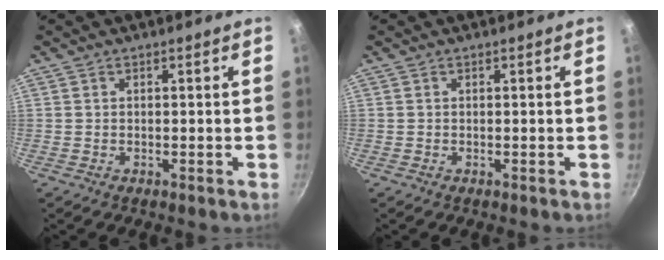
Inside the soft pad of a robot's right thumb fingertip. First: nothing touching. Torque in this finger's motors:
{"motor_torque": [0.47, 0.35, 0.06, 0.41, 0.09]}